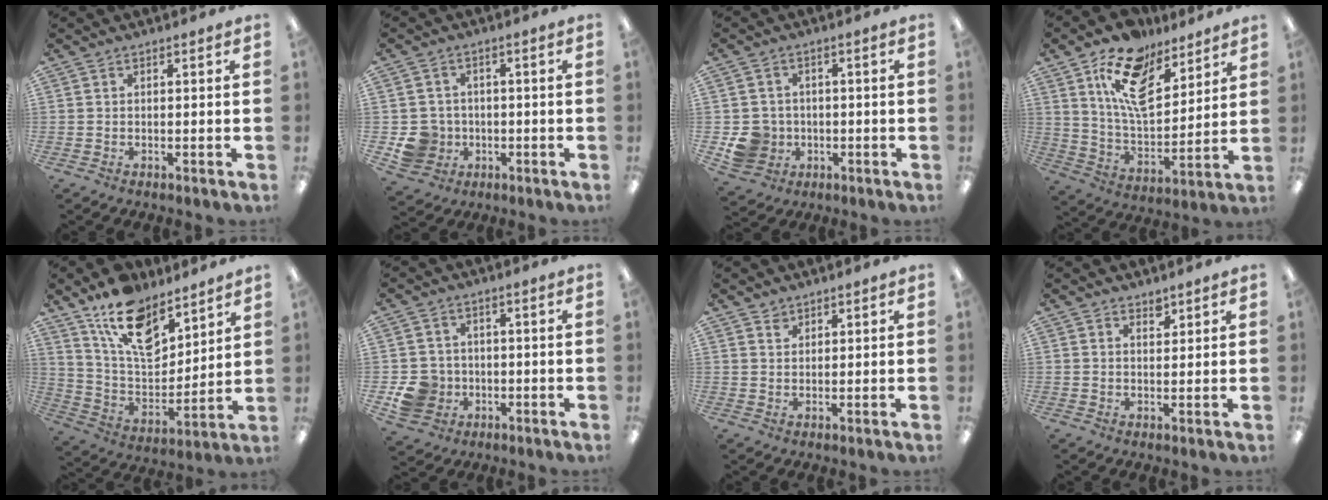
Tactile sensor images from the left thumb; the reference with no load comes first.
{"total": 6.8, "force": [-1.4, 6.4, 1.5], "torque": [-0.048, 0.011, -0.020]}
{"total": 6.8, "force": [-1.3, 6.5, 1.7], "torque": [-0.043, 0.015, -0.016]}
{"total": 16.2, "force": [10.3, 8.1, 9.5], "torque": [-0.163, -0.043, 0.187]}
{"total": 16.5, "force": [11.3, 8.4, 8.5], "torque": [-0.154, -0.063, 0.207]}
{"total": 7.5, "force": [-1.9, 7.0, 2.1], "torque": [-0.055, 0.015, -0.028]}
{"total": 1.8, "force": [1.6, 0.9, 0.0], "torque": [0.007, -0.007, 0.030]}
{"total": 2.0, "force": [1.7, 0.8, 0.4], "torque": [0.007, -0.012, 0.030]}